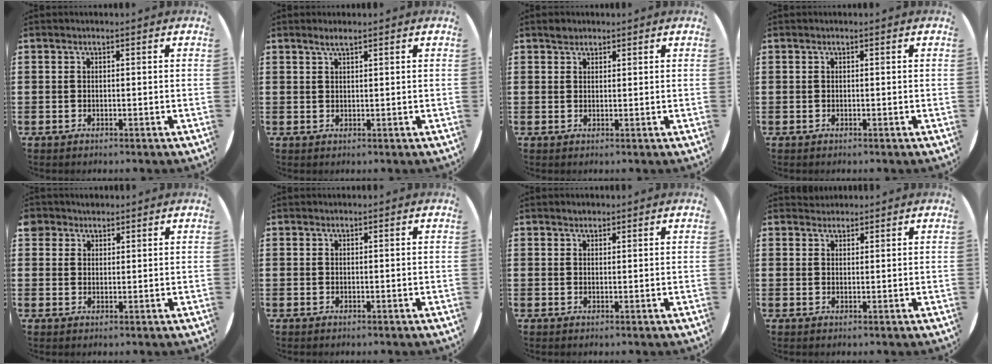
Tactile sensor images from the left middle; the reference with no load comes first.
{"total": 1.5, "force": [1.2, 0.0, 0.9], "torque": [-0.017, 0.002, 0.022]}
{"total": 1.3, "force": [1.2, 0.5, 0.0], "torque": [0.006, -0.002, 0.023]}
{"total": 0.0}
{"total": 2.5, "force": [2.0, 1.5, 0.0], "torque": [0.002, 0.004, 0.039]}
{"total": 0.0}
{"total": 1.0, "force": [0.9, 0.3, 0.0], "torque": [0.006, -0.002, 0.016]}
{"total": 1.5, "force": [1.4, 0.4, -0.2], "torque": [0.001, 0.003, 0.029]}